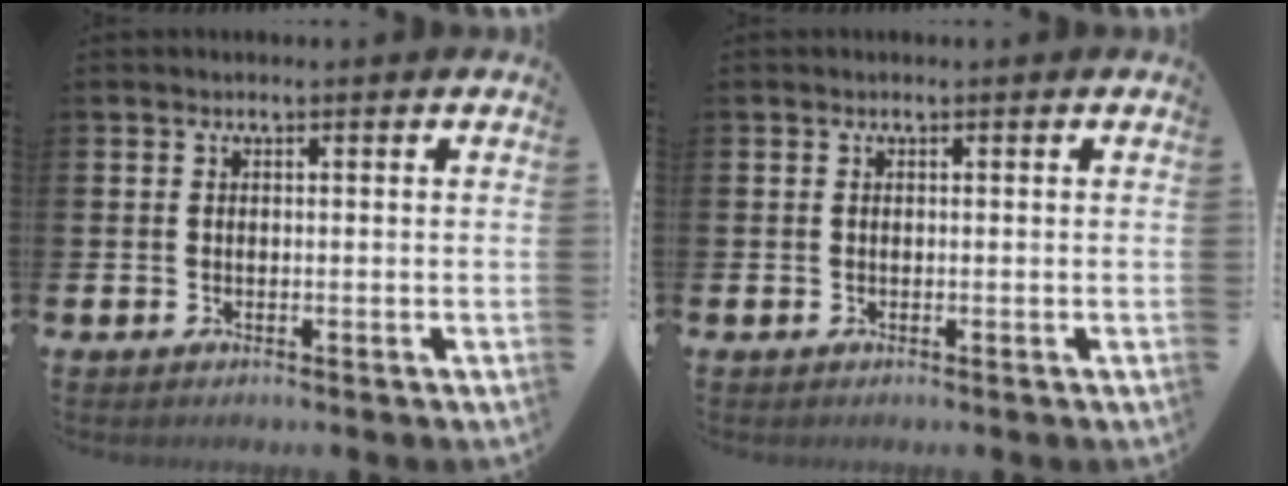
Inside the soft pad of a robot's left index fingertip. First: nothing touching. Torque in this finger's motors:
{"motor_torque": [0.00, 0.00, 0.00, 0.00]}